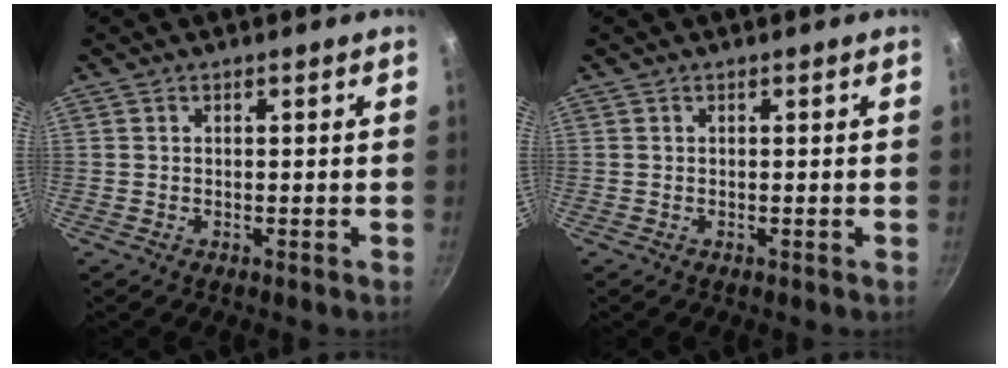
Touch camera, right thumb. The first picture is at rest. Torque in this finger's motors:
{"motor_torque": [0.00, 0.00, 0.01, 0.01, 0.00]}